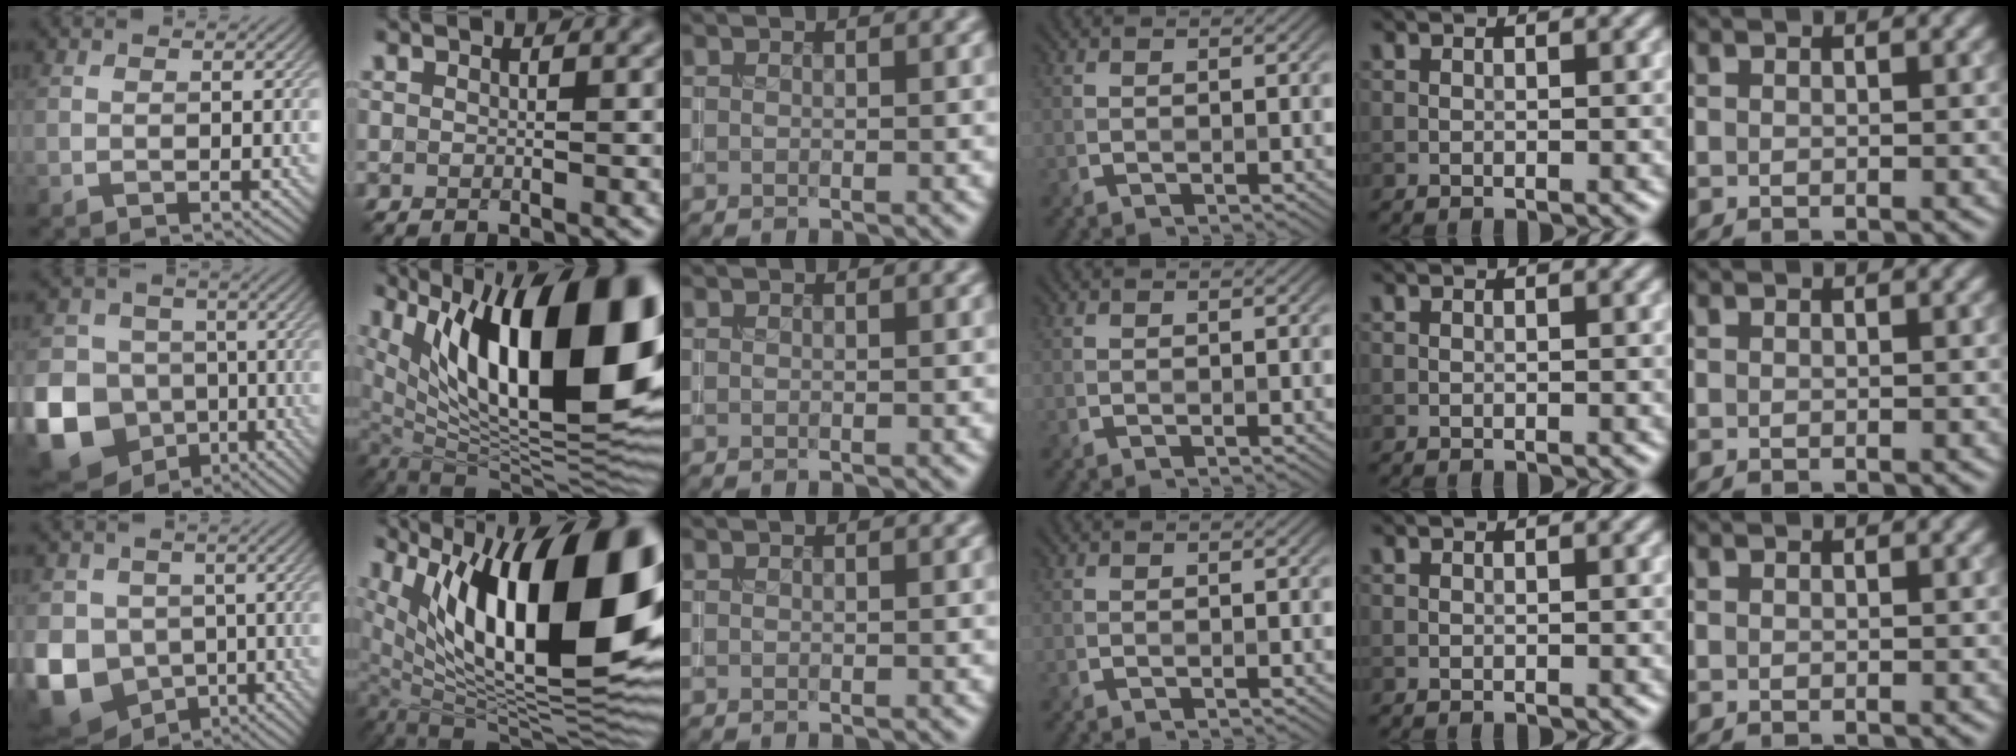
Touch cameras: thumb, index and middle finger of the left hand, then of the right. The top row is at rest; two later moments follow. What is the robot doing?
{"motion": "insert", "object": "coin"}